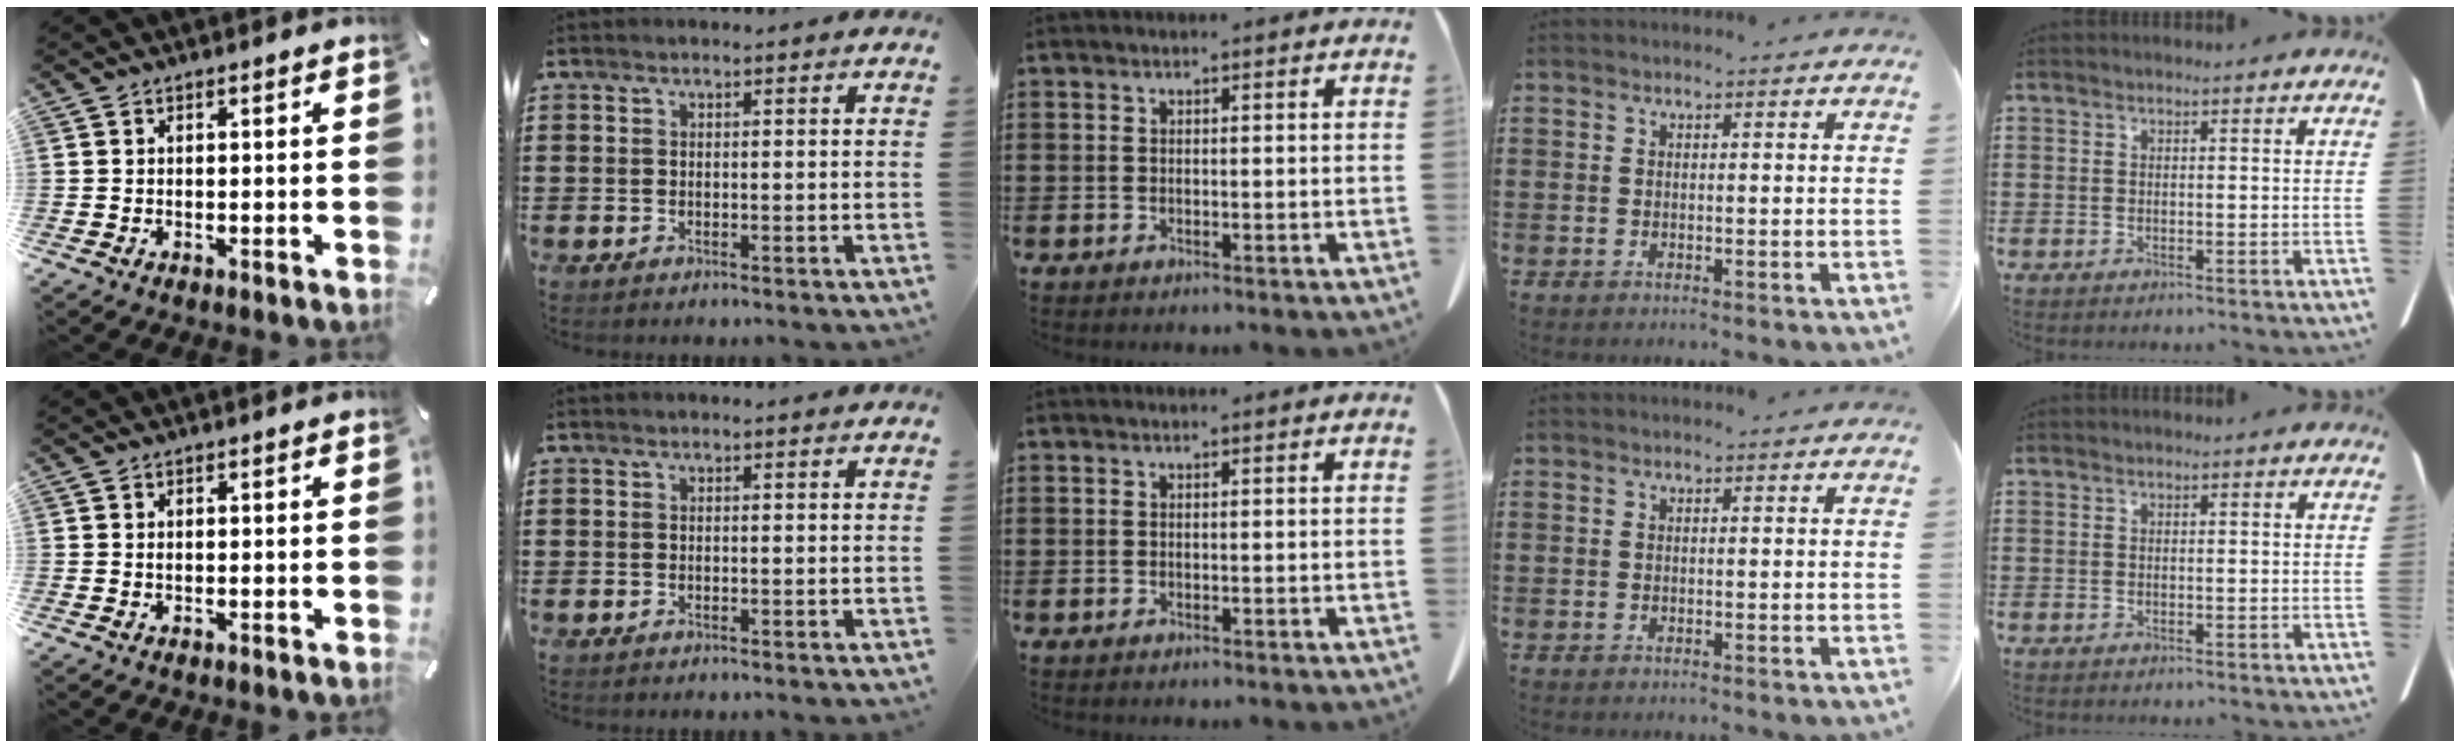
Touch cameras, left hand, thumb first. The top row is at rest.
{}